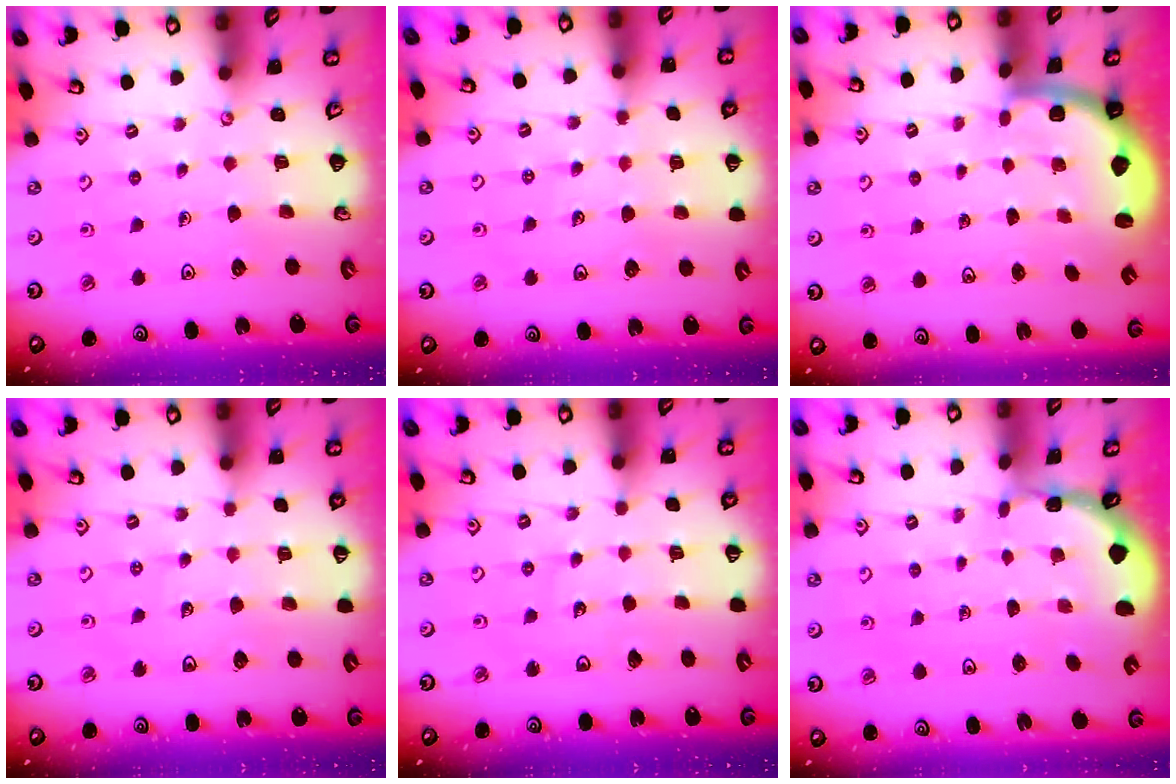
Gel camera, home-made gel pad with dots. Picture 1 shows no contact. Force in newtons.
{"total": 4.9, "press": 4.7, "slide": 1.6}
{"total": 2.0, "press": 2.0, "slide": 0.5}
{"total": 2.4, "press": 2.1, "slide": 1.2}
{"total": 3.0, "press": 3.0, "slide": 0.2}
{"total": 0.7, "press": 0.7, "slide": 0.1}